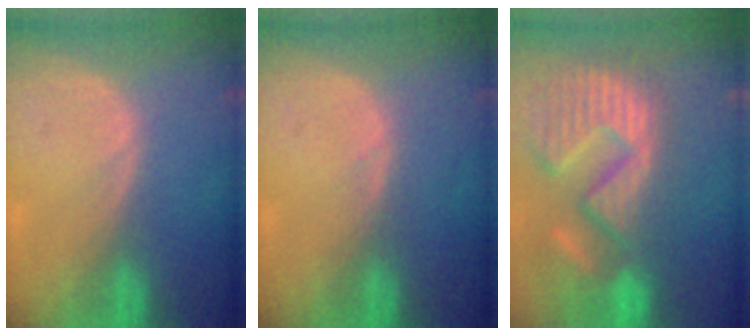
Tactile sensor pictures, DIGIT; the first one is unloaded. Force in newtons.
{"total": 0.5, "press": 0.5, "slide": 0.0}
{"total": 15.4, "press": 12.7, "slide": 8.7}